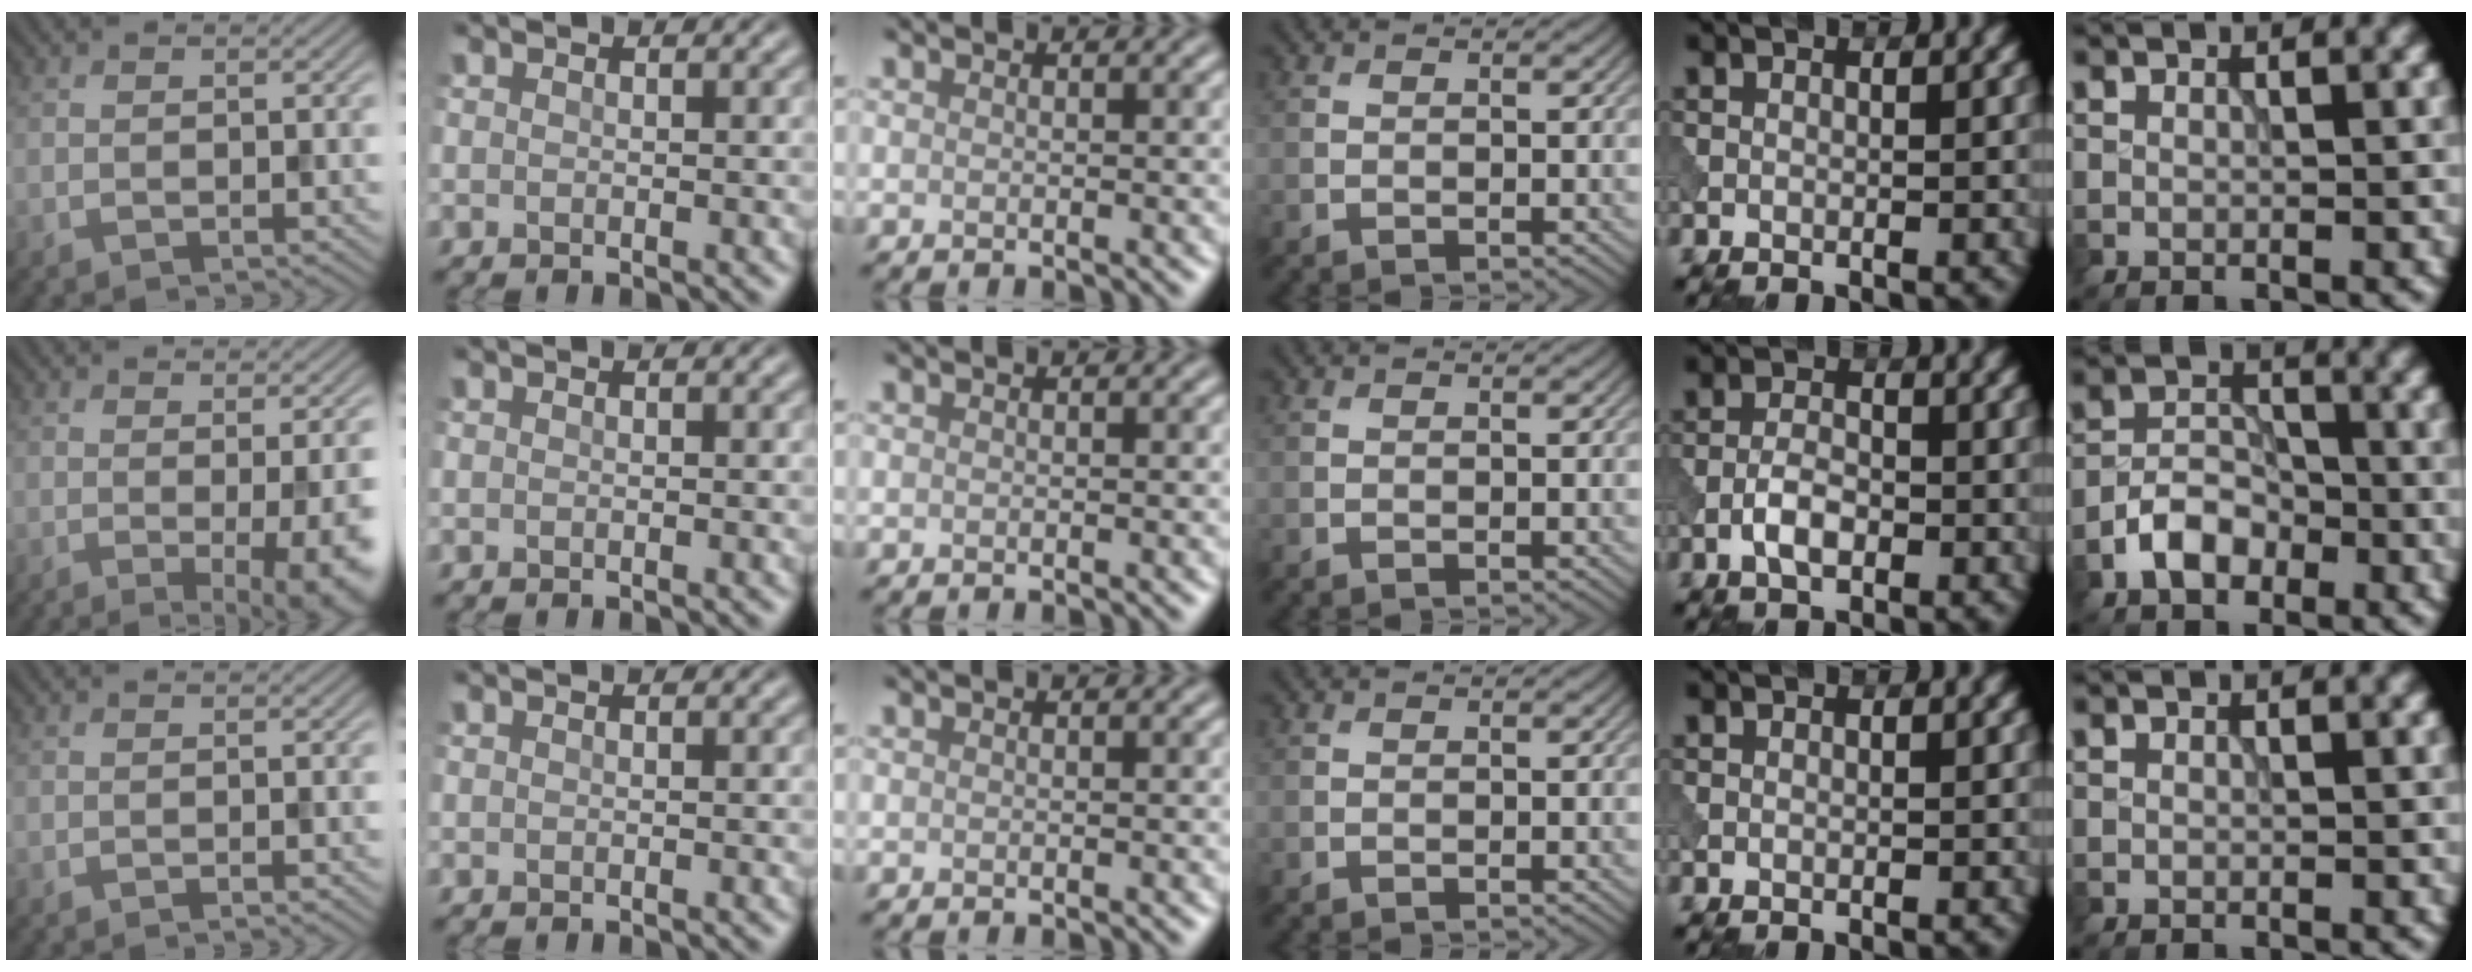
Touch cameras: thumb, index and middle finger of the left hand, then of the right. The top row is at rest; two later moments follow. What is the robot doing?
{"motion": "dispense", "object": "syringe"}